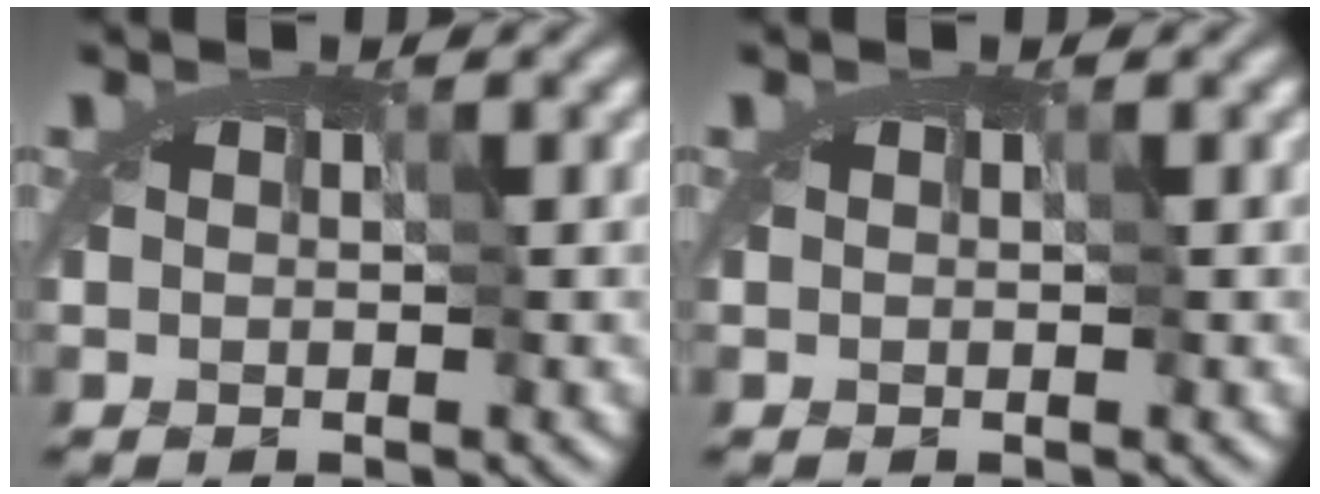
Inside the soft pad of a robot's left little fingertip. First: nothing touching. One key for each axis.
{"total": 0.0}